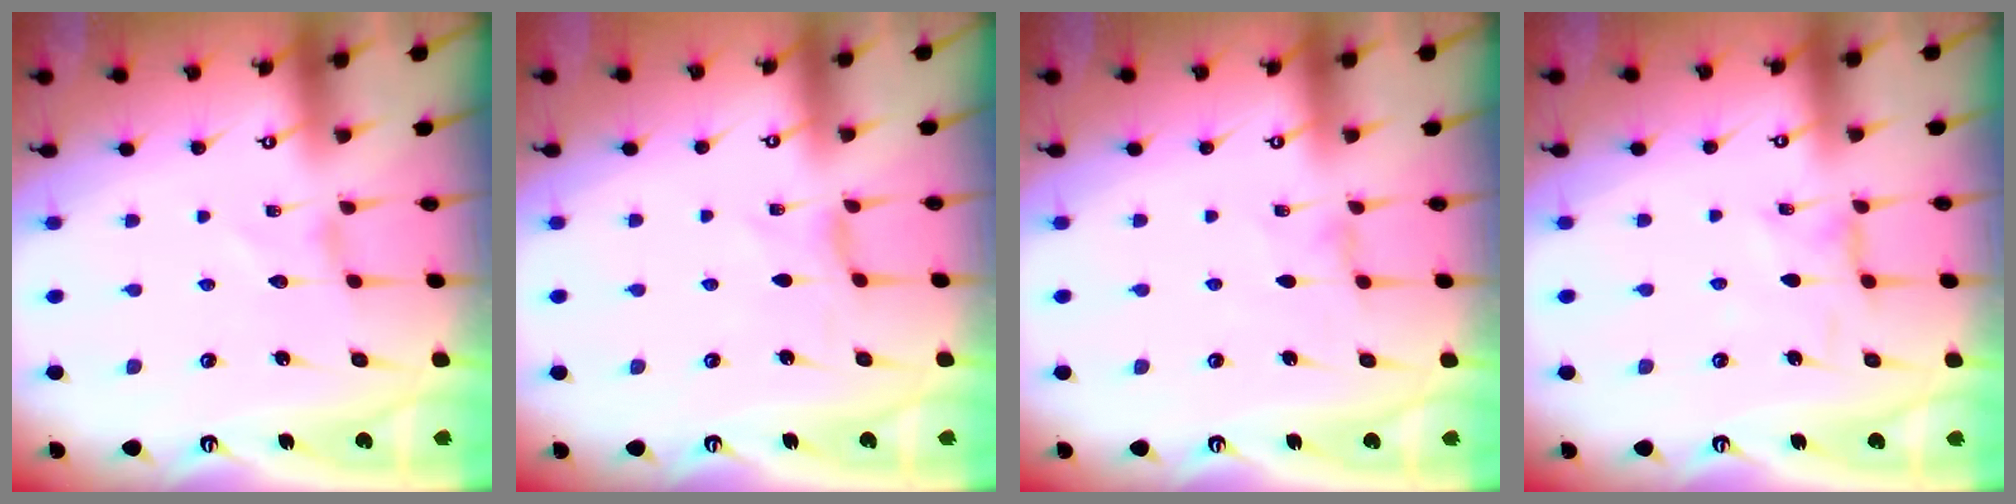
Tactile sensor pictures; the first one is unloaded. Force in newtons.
{"total": 0.0}
{"total": 1.5, "press": 1.5, "slide": 0.3}
{"total": 0.9, "press": 0.9, "slide": 0.3}